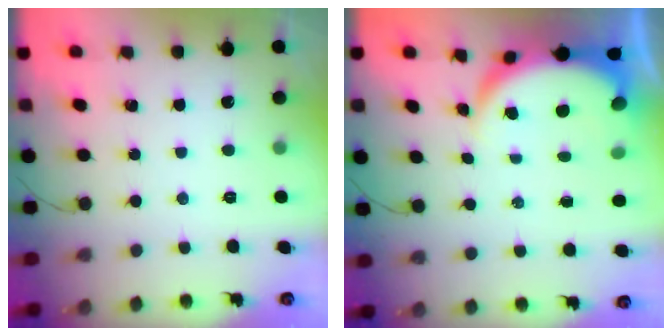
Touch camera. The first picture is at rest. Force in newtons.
{"total": 6.0, "press": 6.0, "slide": 0.1}